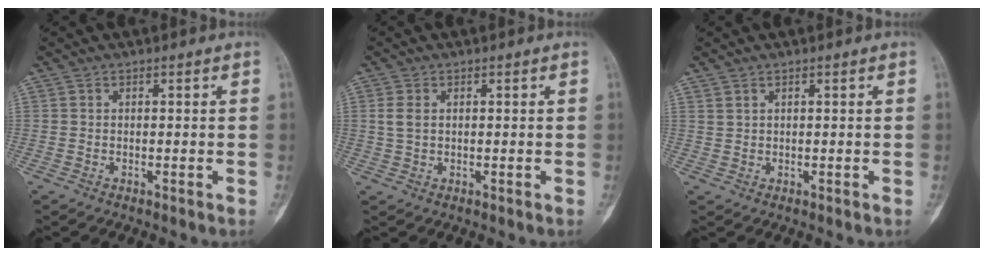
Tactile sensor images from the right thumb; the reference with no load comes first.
{"total": 2.7, "force": [0.5, 1.7, 2.0], "torque": [-0.046, 0.001, 0.011]}
{"total": 0.8, "force": [0.7, 0.3, 0.3], "torque": [-0.001, -0.003, 0.015]}